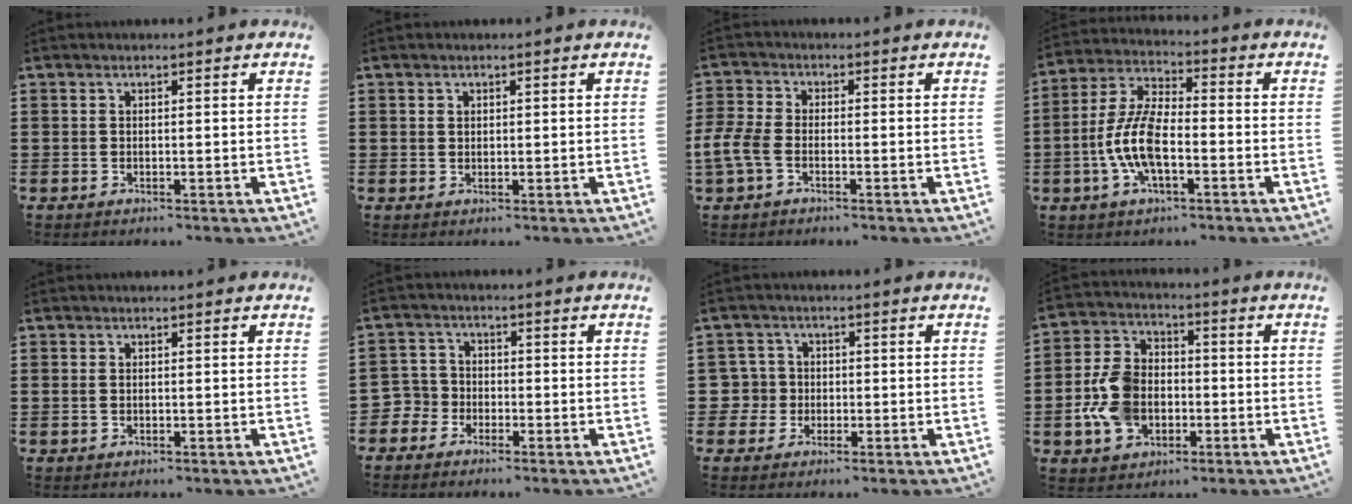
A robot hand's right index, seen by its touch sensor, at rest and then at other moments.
{"total": 0.8, "force": [0.3, 0.7, 0.3], "torque": [-0.006, 0.004, 0.007]}
{"total": 4.2, "force": [-2.1, 2.1, 3.0], "torque": [-0.086, -0.004, -0.048]}
{"total": 9.1, "force": [-2.4, 3.9, 7.9], "torque": [-0.190, -0.008, -0.053]}
{"total": 0.8, "force": [0.1, 0.5, 0.6], "torque": [-0.014, 0.005, 0.001]}
{"total": 3.6, "force": [-2.3, 2.7, 0.2], "torque": [-0.034, 0.001, -0.057]}
{"total": 3.9, "force": [-0.7, 3.8, 0.8], "torque": [-0.037, 0.007, -0.018]}
{"total": 9.4, "force": [-2.0, 6.8, 6.2], "torque": [-0.155, 0.012, -0.039]}